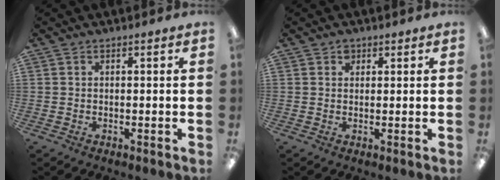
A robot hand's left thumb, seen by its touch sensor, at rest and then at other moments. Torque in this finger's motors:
{"motor_torque": [0.13, -0.01, 0.39, -0.05, -0.01]}